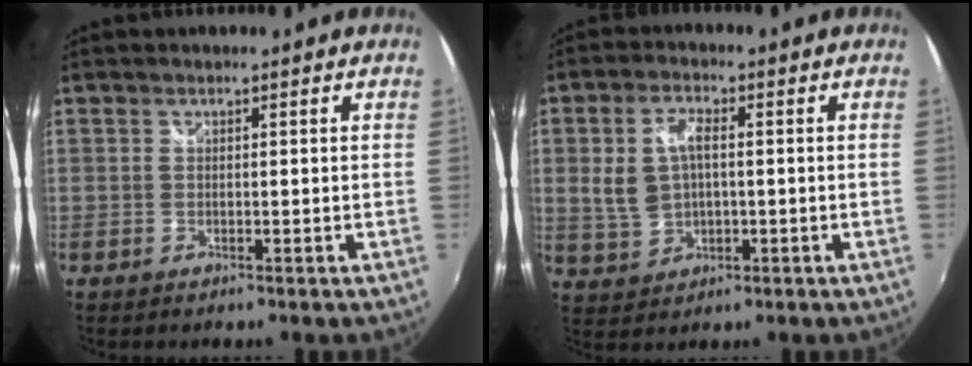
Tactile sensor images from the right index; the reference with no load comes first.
{"total": 7.4, "force": [0.6, 4.6, 5.7], "torque": [-0.121, 0.009, 0.020]}